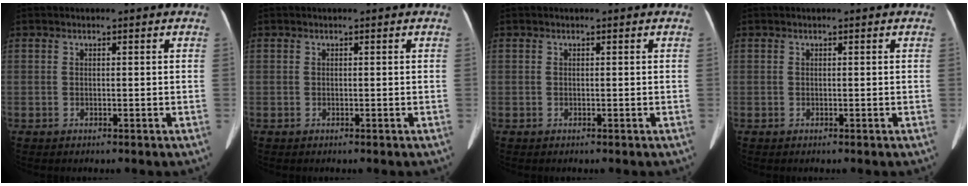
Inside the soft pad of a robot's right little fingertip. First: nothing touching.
{"total": 0.0}
{"total": 0.0}
{"total": 0.0}